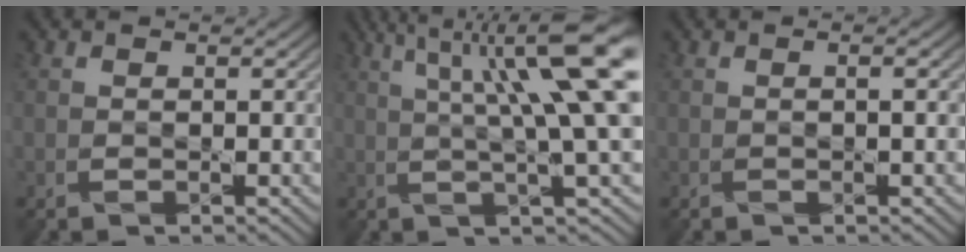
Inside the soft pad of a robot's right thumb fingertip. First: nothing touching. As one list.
[{"total": 12.6, "force": [4.2, 2.0, 11.7], "torque": [-0.179, 0.010, 0.075]}, {"total": 0.9, "force": [0.1, -0.3, 0.8], "torque": [-0.017, 0.004, 0.002]}]